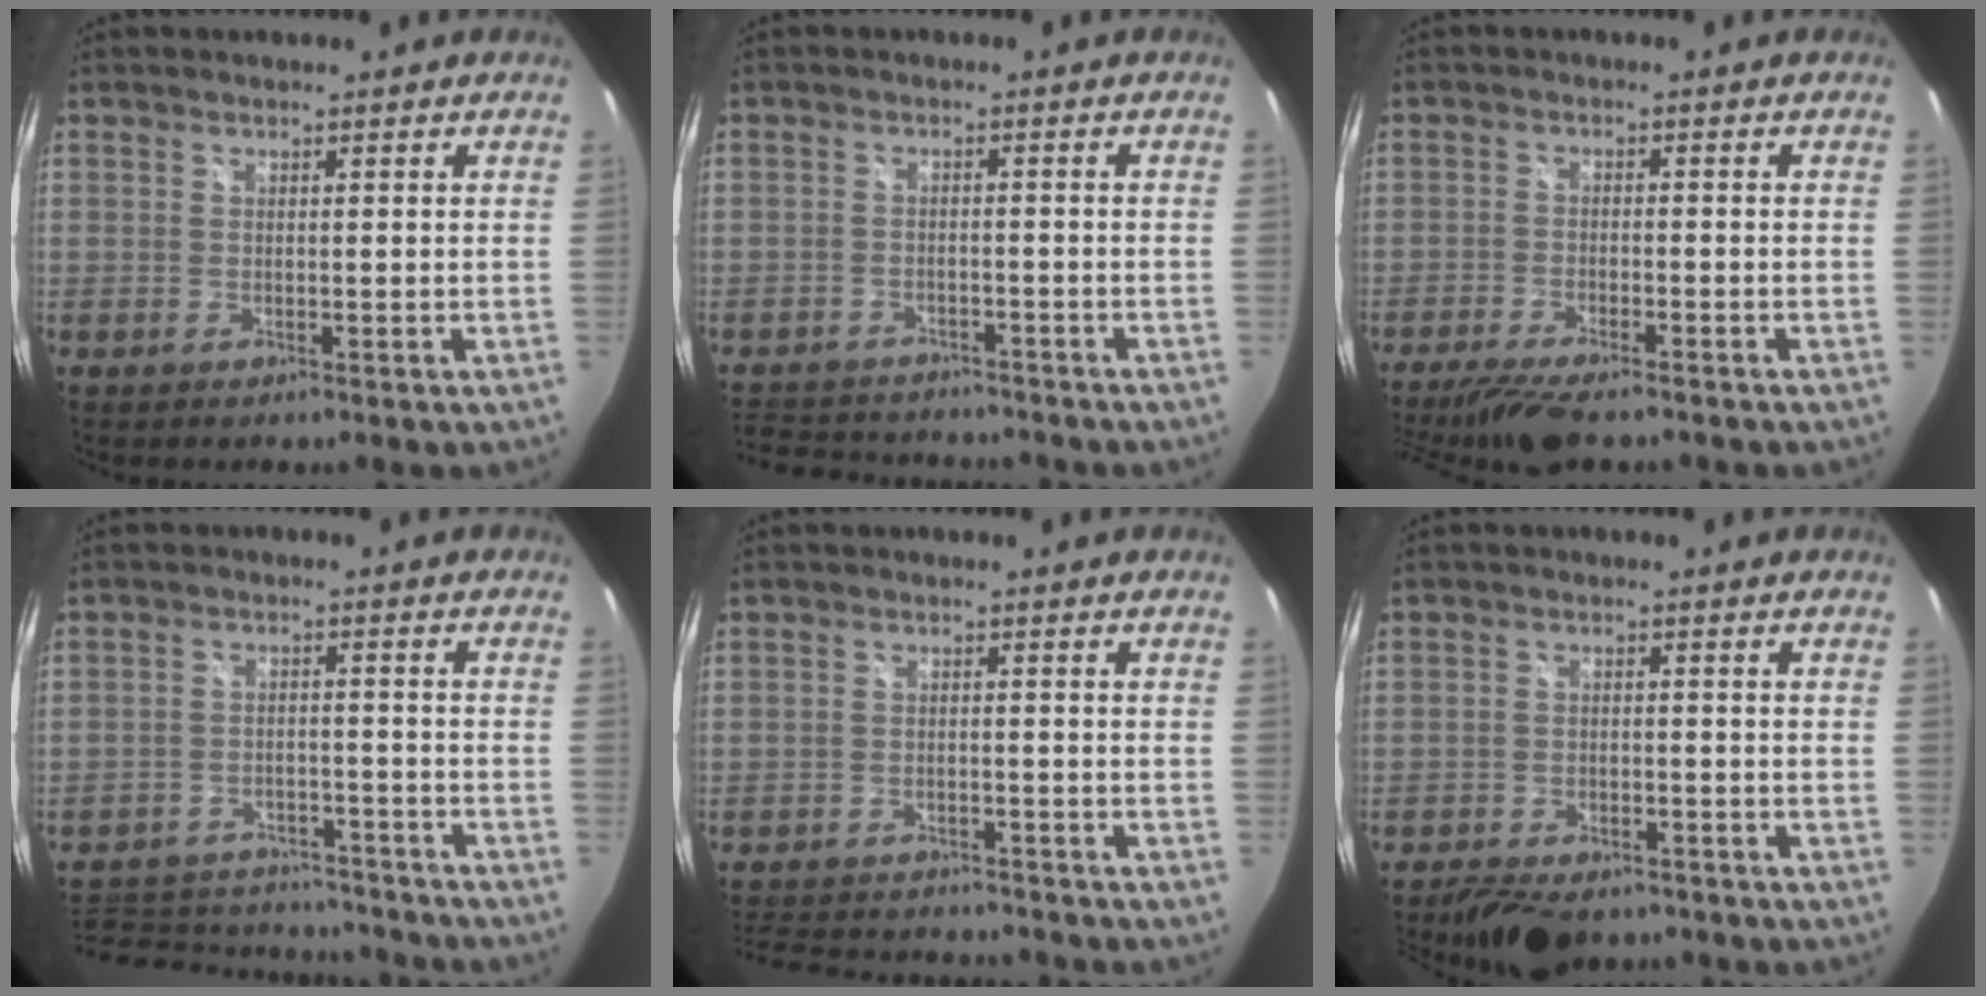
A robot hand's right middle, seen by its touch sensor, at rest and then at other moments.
{"total": 11.2, "force": [-9.8, 4.3, 3.2], "torque": [-0.091, 0.013, -0.149]}
{"total": 10.7, "force": [-8.8, 2.1, 5.7], "torque": [-0.133, -0.033, -0.150]}
{"total": 19.2, "force": [-15.6, 8.6, 7.3], "torque": [-0.175, 0.012, -0.200]}
{"total": 14.8, "force": [-13.1, 4.3, 5.3], "torque": [-0.125, -0.003, -0.192]}
{"total": 10.0, "force": [-8.2, 3.8, 4.4], "torque": [-0.100, -0.011, -0.126]}